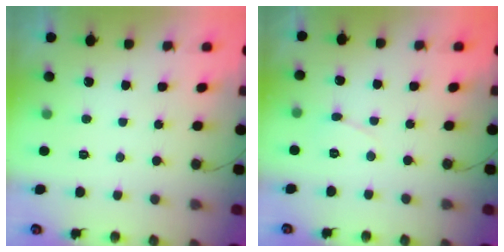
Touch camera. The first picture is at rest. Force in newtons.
{"total": 3.3, "press": 3.3, "slide": 0.4}